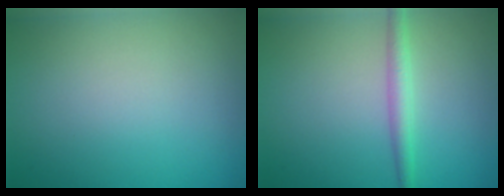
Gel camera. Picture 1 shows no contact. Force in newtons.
{"total": 2.1, "press": 2.1, "slide": 0.0}